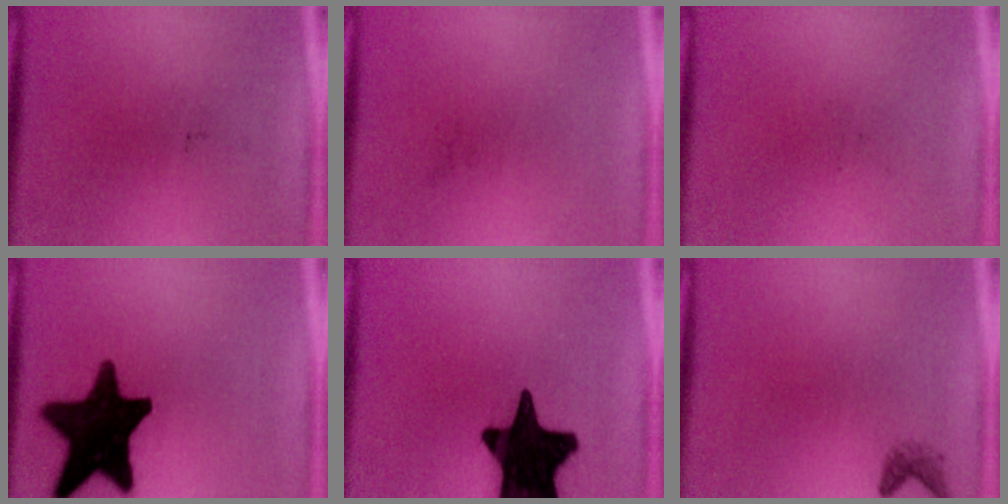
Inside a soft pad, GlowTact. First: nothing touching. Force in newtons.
{"total": 0.0}
{"total": 0.0}
{"total": 18.5}
{"total": 19.9}
{"total": 1.3}